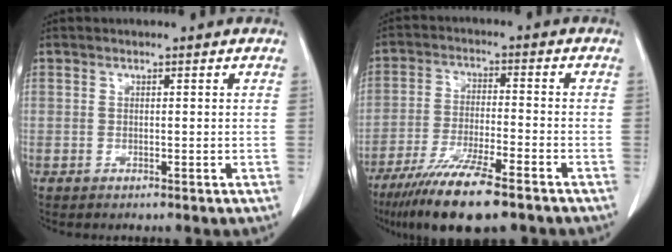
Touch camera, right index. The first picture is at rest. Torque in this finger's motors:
{"motor_torque": [1.09, -1.04, 0.66, 0.19]}